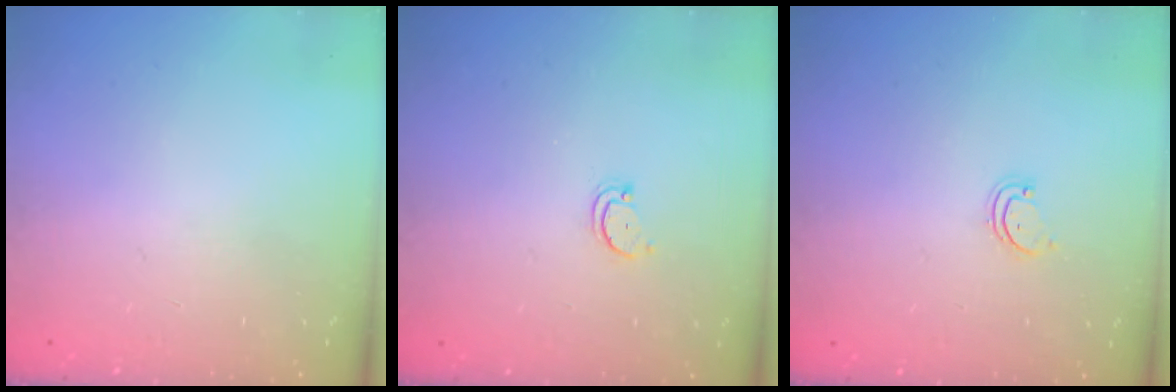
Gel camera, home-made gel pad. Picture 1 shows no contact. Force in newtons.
{"total": 2.5, "press": 2.4, "slide": 0.5}
{"total": 1.9, "press": 1.9, "slide": 0.2}